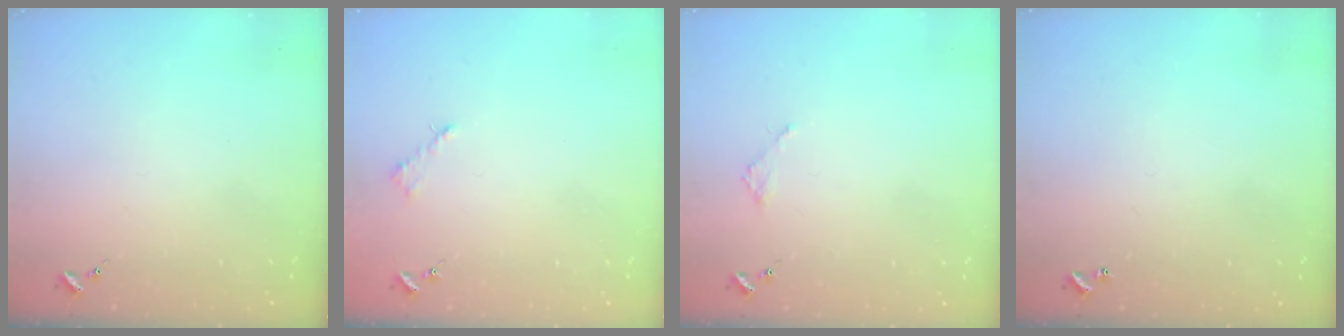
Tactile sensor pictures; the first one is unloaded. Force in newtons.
{"total": 2.6, "press": 2.5, "slide": 0.3}
{"total": 1.8, "press": 1.8, "slide": 0.2}
{"total": 0.9, "press": 0.9, "slide": 0.2}